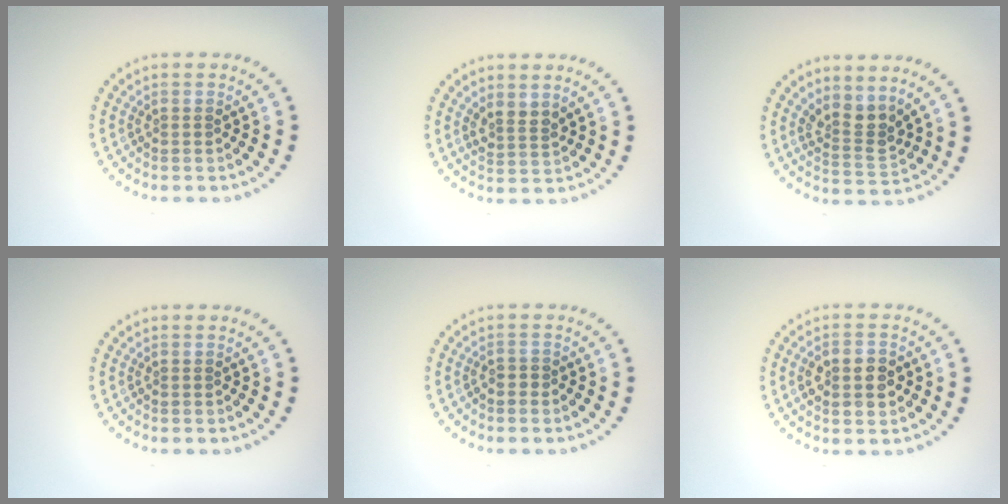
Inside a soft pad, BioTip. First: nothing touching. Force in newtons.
{"total": 1.8, "press": 1.4, "slide": 1.2}
{"total": 2.7, "press": 2.0, "slide": 1.8}
{"total": 0.0}
{"total": 0.6, "press": 0.4, "slide": 0.4}
{"total": 3.6, "press": 3.6, "slide": 0.2}